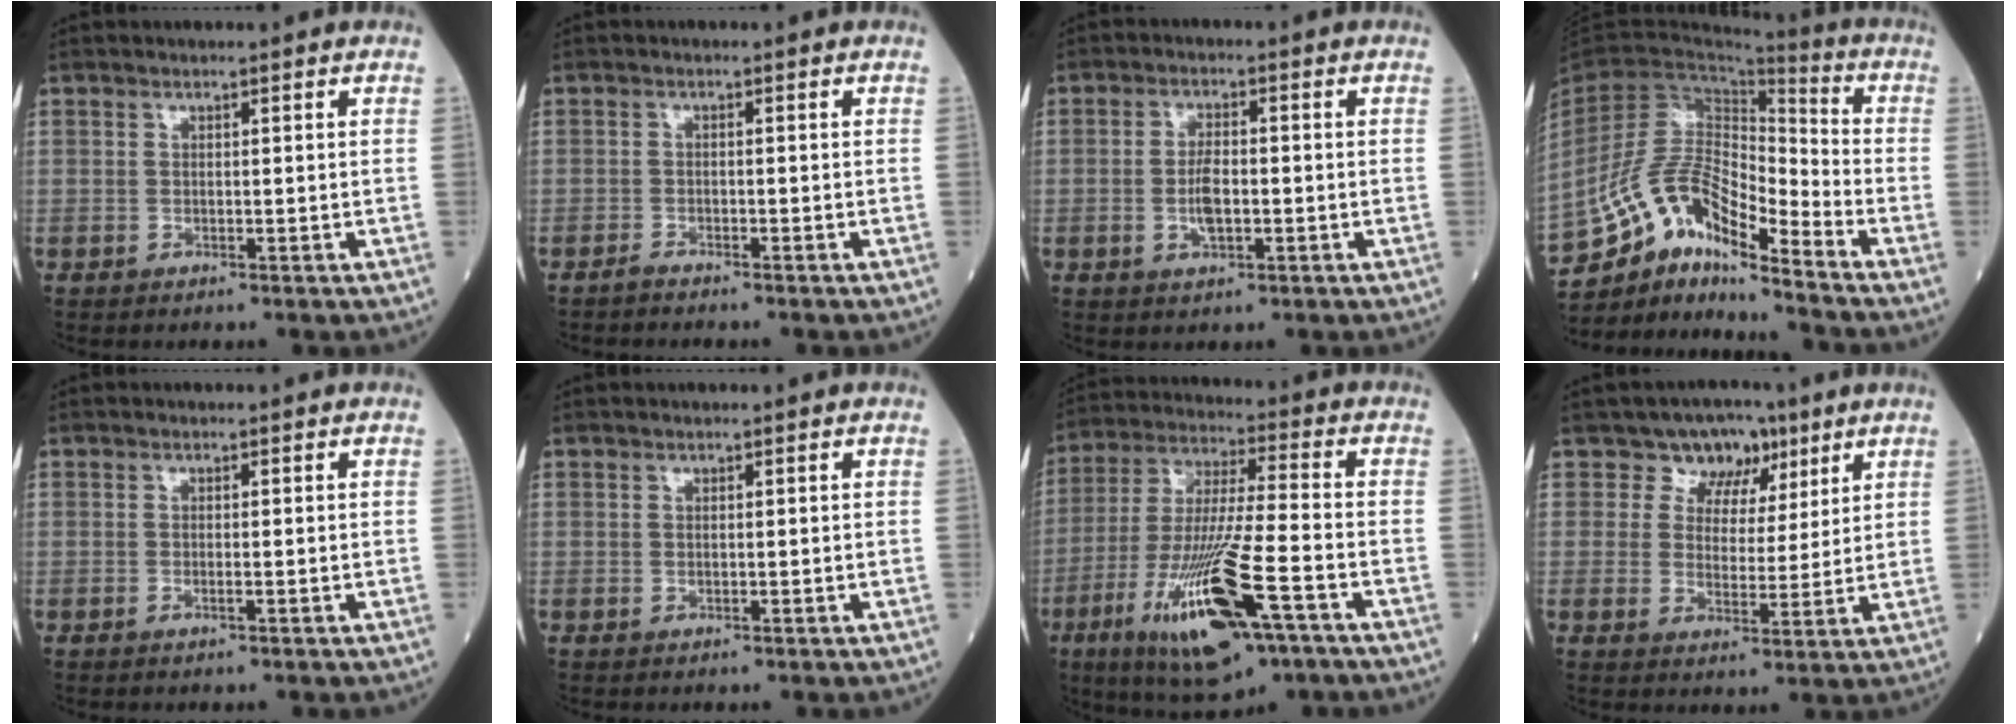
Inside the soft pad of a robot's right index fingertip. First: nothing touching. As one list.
[{"total": 1.3, "force": [-1.2, 0.0, 0.4], "torque": [-0.014, -0.002, -0.019]}, {"total": 3.9, "force": [-0.8, 1.4, 3.6], "torque": [-0.071, 0.000, -0.016]}, {"total": 14.9, "force": [-12.2, 2.8, 8.0], "torque": [-0.161, 0.028, -0.229]}, {"total": 0.6, "force": [-0.3, 0.0, 0.6], "torque": [-0.015, -0.001, -0.004]}, {"total": 0.0}, {"total": 19.1, "force": [-8.5, 2.7, 16.8], "torque": [-0.349, -0.038, -0.146]}, {"total": 6.4, "force": [4.0, 4.8, 1.4], "torque": [-0.004, 0.009, 0.061]}]